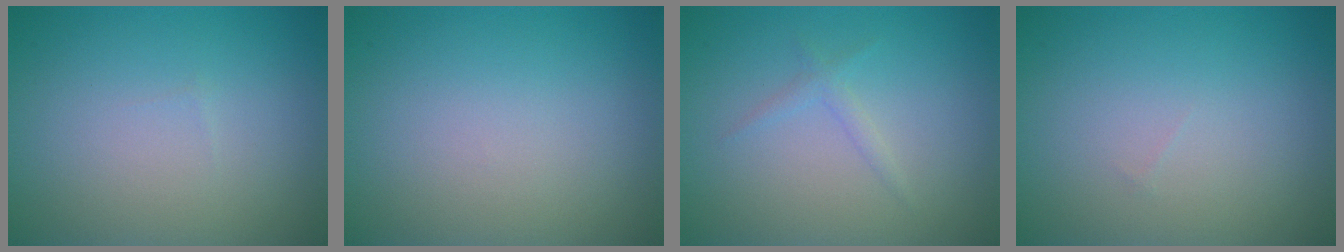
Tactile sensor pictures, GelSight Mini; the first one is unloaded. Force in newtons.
{"total": 0.0}
{"total": 1.0, "press": 1.0, "slide": 0.0}
{"total": 0.0}